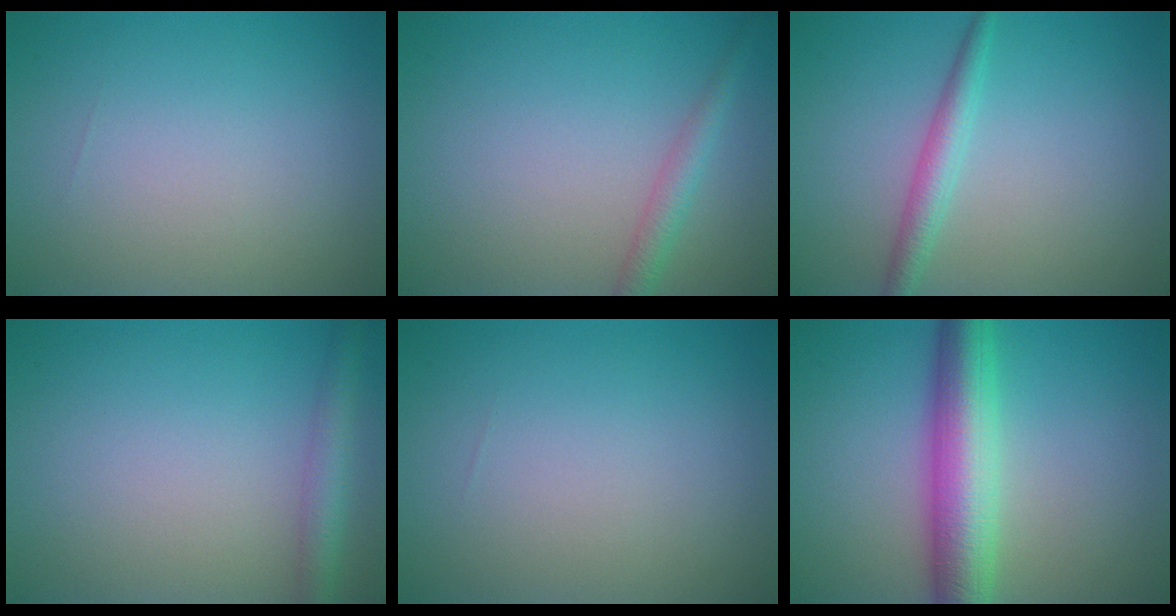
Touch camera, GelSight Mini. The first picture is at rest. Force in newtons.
{"total": 2.0, "press": 2.0, "slide": 0.1}
{"total": 2.3, "press": 2.3, "slide": 0.0}
{"total": 2.9, "press": 2.9, "slide": 0.1}
{"total": 0.0}
{"total": 7.4, "press": 7.4, "slide": 0.2}